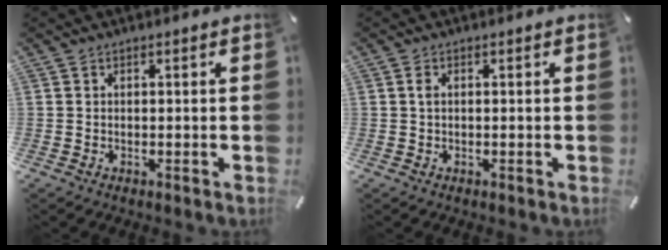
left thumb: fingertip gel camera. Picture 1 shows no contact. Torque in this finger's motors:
{"motor_torque": [0.03, 0.01, 0.06, -0.14, 0.07]}